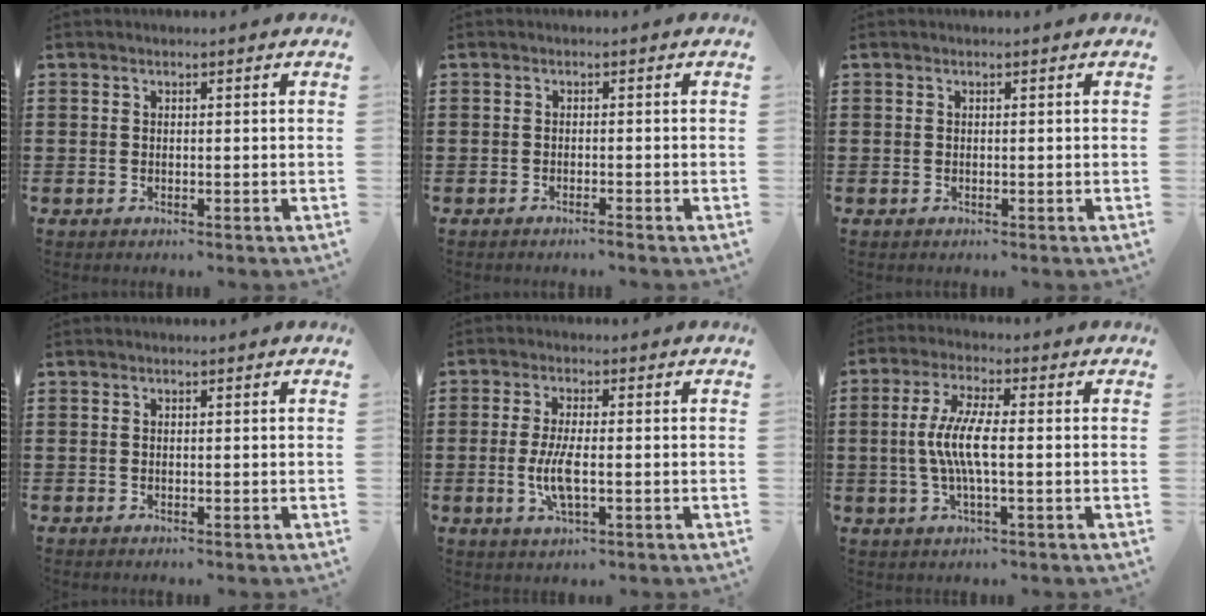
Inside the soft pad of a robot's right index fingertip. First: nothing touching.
{"total": 0.9, "force": [-0.8, -0.1, 0.4], "torque": [-0.009, -0.003, -0.015]}
{"total": 0.0}
{"total": 0.0}
{"total": 5.8, "force": [-1.0, 1.8, 5.4], "torque": [-0.120, -0.006, -0.025]}
{"total": 6.9, "force": [-0.8, 1.4, 6.7], "torque": [-0.146, -0.009, -0.024]}